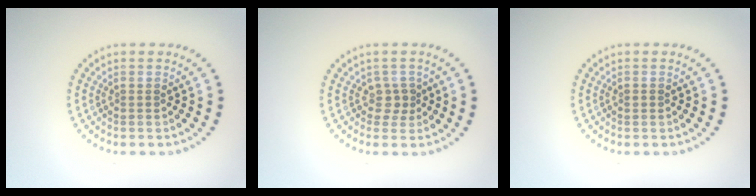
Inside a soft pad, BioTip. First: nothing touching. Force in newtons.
{"total": 1.4, "press": 1.0, "slide": 0.9}
{"total": 0.6, "press": 0.6, "slide": 0.1}